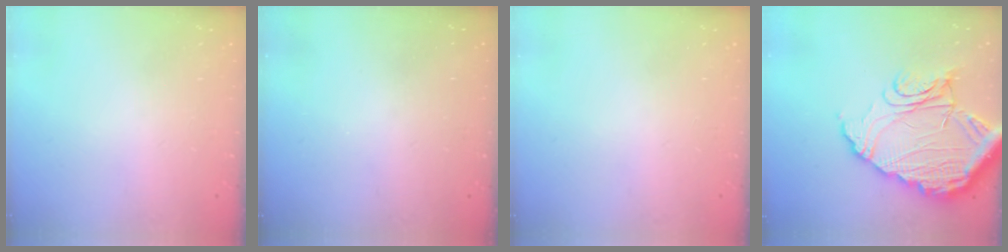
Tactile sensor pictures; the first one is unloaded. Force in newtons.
{"total": 2.9, "press": 2.8, "slide": 0.8}
{"total": 0.0}
{"total": 21.0, "press": 20.9, "slide": 2.2}